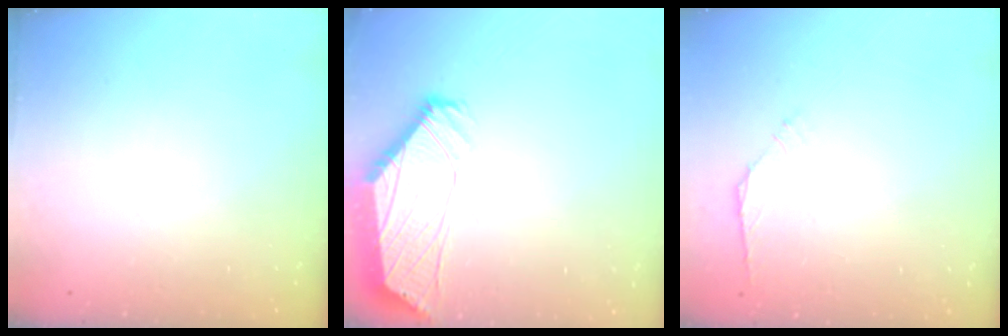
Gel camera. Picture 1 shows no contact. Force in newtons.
{"total": 1.0, "press": 0.8, "slide": 0.5}
{"total": 2.4, "press": 2.3, "slide": 0.7}